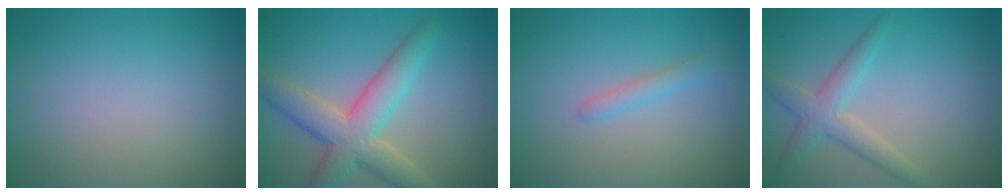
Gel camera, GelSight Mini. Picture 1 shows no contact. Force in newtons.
{"total": 6.0, "press": 6.0, "slide": 0.4}
{"total": 1.4, "press": 1.4, "slide": 0.0}
{"total": 3.1, "press": 3.0, "slide": 0.2}